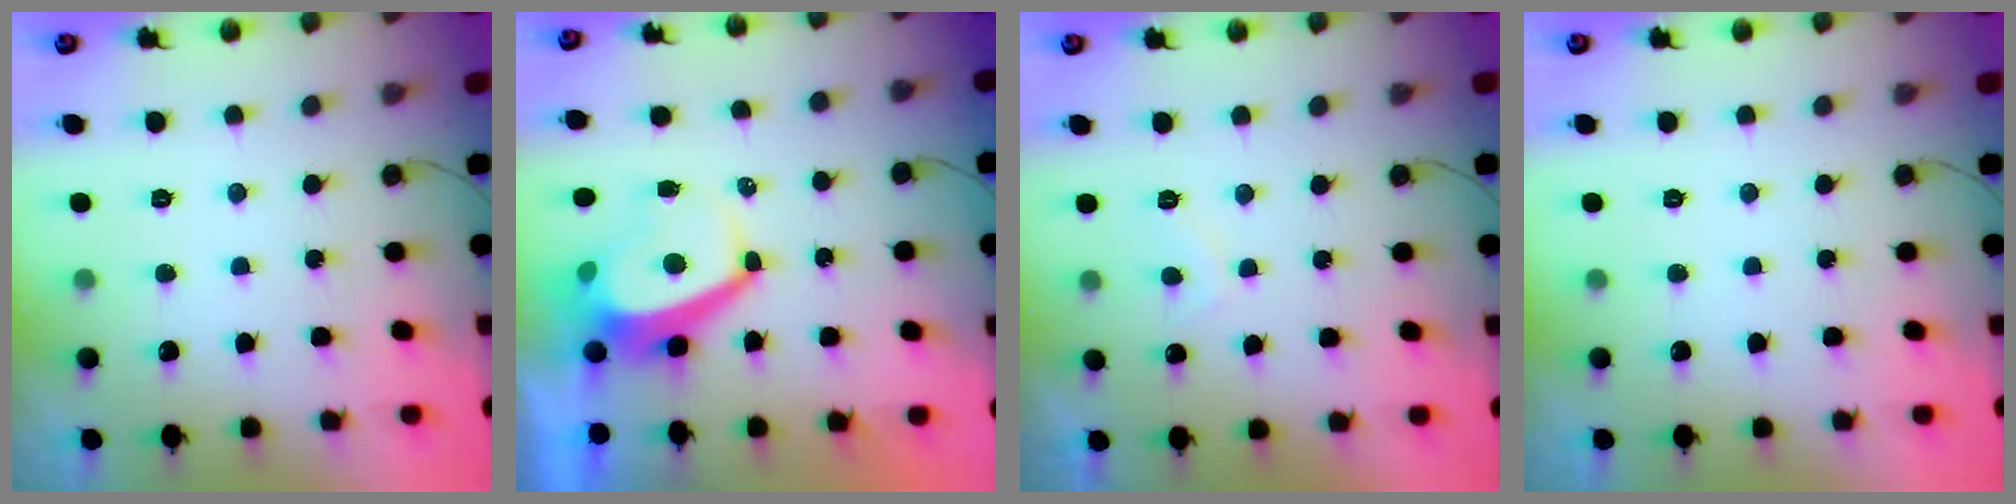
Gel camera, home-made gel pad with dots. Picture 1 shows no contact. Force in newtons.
{"total": 6.7, "press": 6.7, "slide": 0.8}
{"total": 1.6, "press": 1.5, "slide": 0.6}
{"total": 0.0}